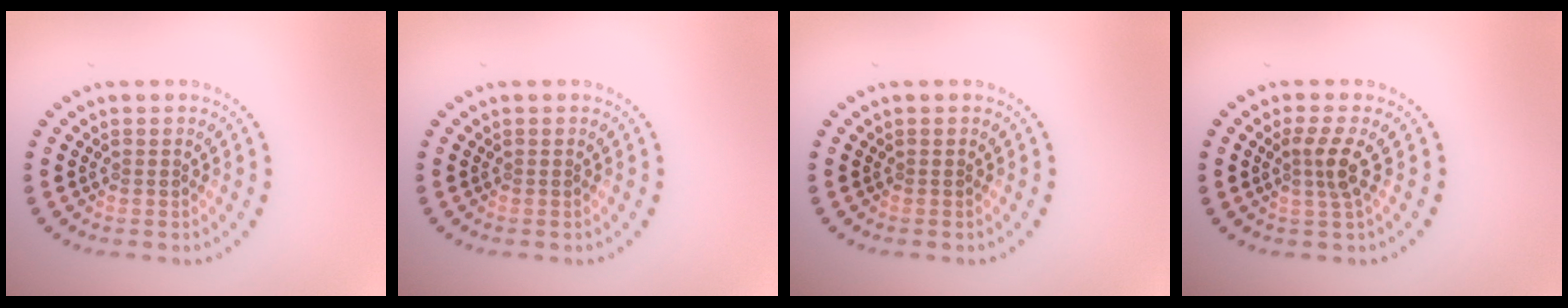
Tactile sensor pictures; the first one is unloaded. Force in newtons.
{"total": 0.0}
{"total": 0.0}
{"total": 2.4, "press": 1.8, "slide": 1.6}